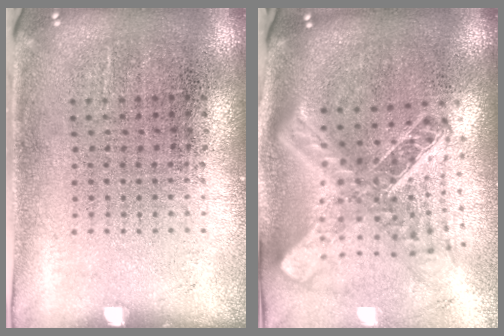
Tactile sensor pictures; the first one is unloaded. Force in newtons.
{"total": 2.6, "press": 2.0, "slide": 1.6}